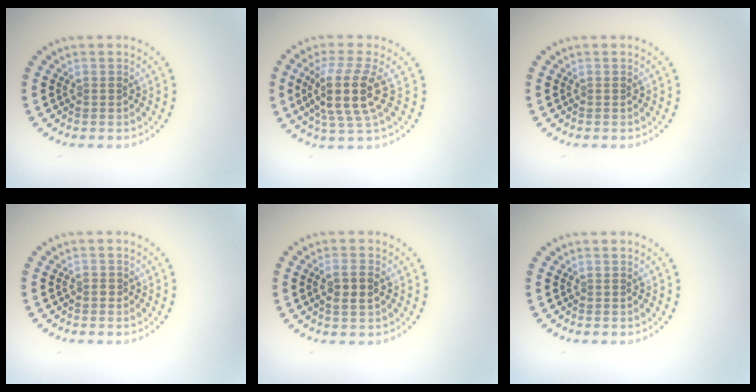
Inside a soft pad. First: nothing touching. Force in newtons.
{"total": 4.7, "press": 3.8, "slide": 2.8}
{"total": 0.0}
{"total": 0.5, "press": 0.3, "slide": 0.4}
{"total": 2.4, "press": 2.3, "slide": 0.6}
{"total": 0.0}